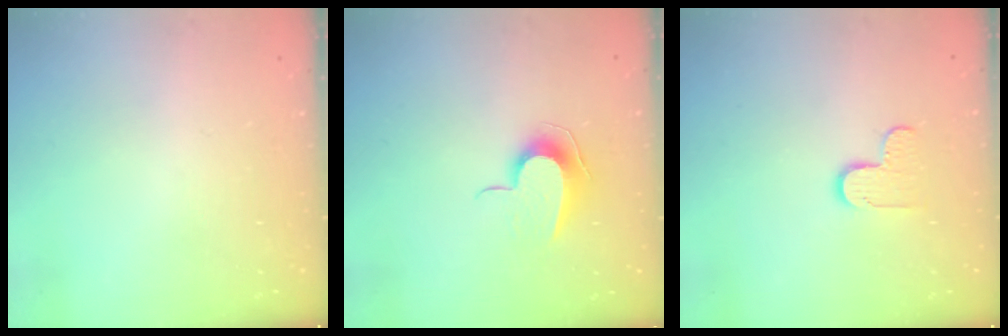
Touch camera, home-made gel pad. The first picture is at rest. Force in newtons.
{"total": 9.9, "press": 9.9, "slide": 0.3}
{"total": 6.5, "press": 6.5, "slide": 0.5}